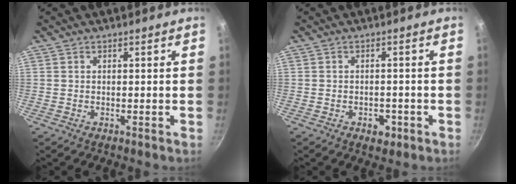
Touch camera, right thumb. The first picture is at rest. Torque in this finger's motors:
{"motor_torque": [0.63, 0.28, 0.59, -0.35, -0.02]}